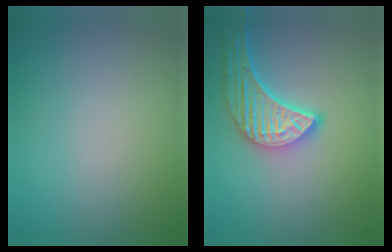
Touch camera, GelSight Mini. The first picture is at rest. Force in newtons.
{"total": 5.2, "press": 4.2, "slide": 3.0}